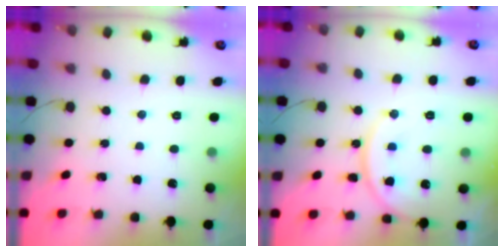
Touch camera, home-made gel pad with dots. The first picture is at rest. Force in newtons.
{"total": 13.5, "press": 13.3, "slide": 1.8}